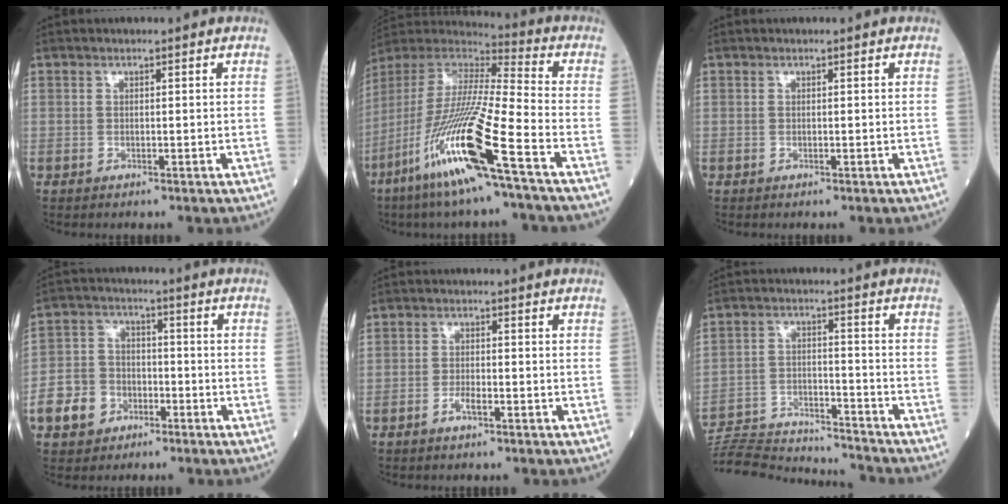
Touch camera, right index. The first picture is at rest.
{"total": 20.6, "force": [-10.1, -0.1, 17.9], "torque": [-0.409, -0.059, -0.205]}
{"total": 0.0}
{"total": 7.8, "force": [-3.8, 6.2, 2.8], "torque": [-0.073, 0.017, -0.067]}
{"total": 2.0, "force": [-1.3, 0.5, 1.5], "torque": [-0.028, 0.002, -0.024]}
{"total": 17.3, "force": [-16.9, 1.2, 3.3], "torque": [-0.070, 0.008, -0.260]}